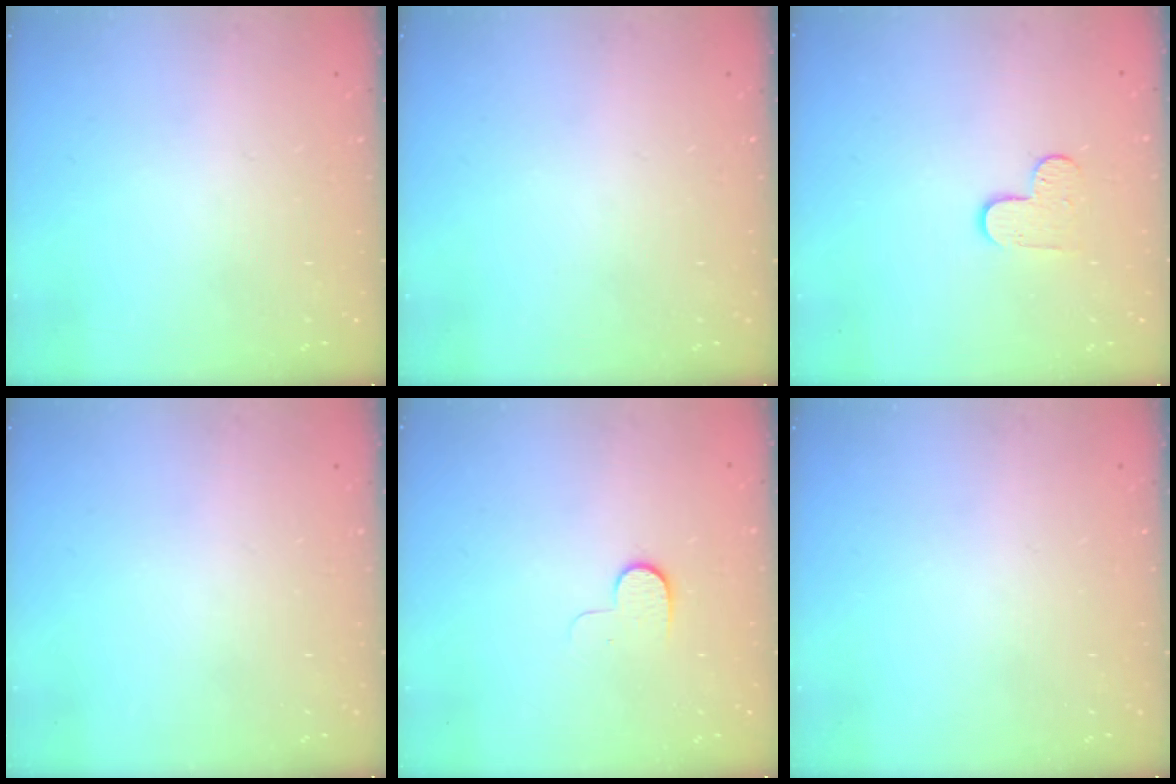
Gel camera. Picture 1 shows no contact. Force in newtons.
{"total": 0.0}
{"total": 6.7, "press": 6.6, "slide": 0.6}
{"total": 0.0}
{"total": 5.2, "press": 5.1, "slide": 0.8}
{"total": 0.0}